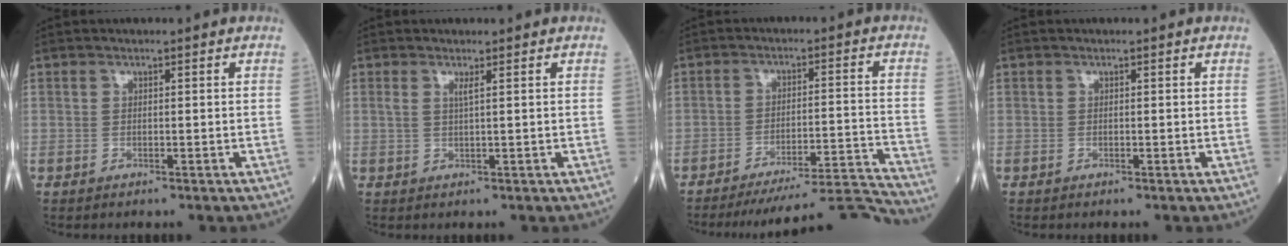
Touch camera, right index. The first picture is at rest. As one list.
[{"total": 1.1, "force": [0.4, -0.2, 1.0], "torque": [-0.024, 0.001, 0.009]}, {"total": 15.2, "force": [-14.8, -2.3, 2.2], "torque": [-0.013, 0.012, -0.214]}, {"total": 0.0}]